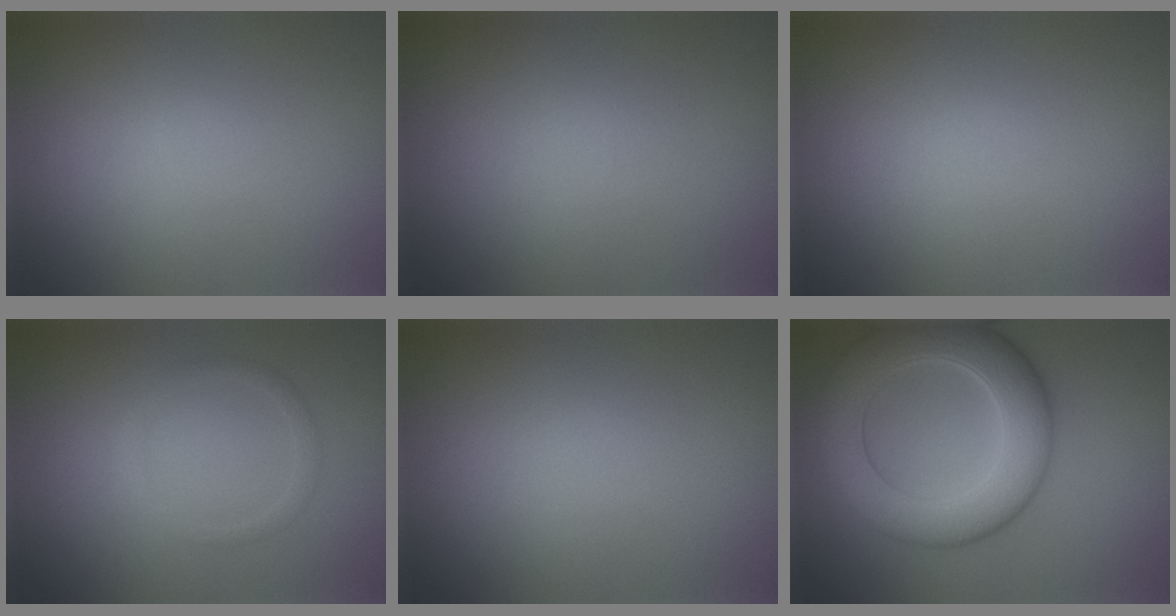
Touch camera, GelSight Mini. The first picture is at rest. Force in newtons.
{"total": 0.0}
{"total": 0.0}
{"total": 1.2, "press": 1.2, "slide": 0.1}
{"total": 0.0}
{"total": 9.1, "press": 9.1, "slide": 0.0}